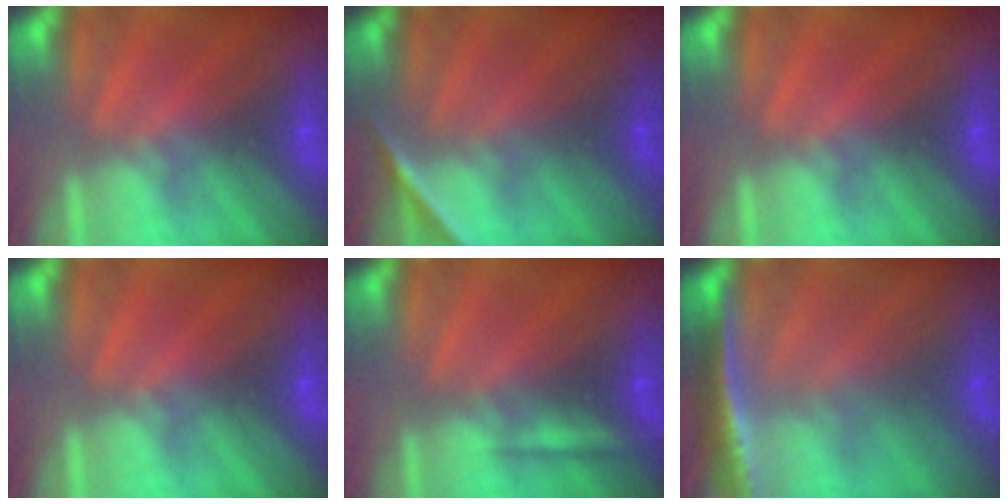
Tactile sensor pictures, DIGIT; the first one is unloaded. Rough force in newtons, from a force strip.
{"total": 1.7}
{"total": 0.0}
{"total": 0.0}
{"total": 2.2}
{"total": 1.0}